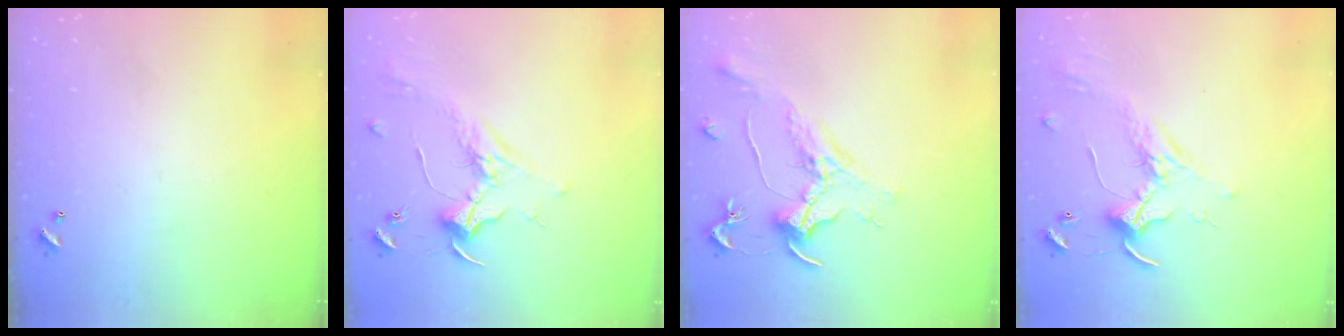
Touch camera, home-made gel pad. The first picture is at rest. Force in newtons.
{"total": 2.0, "press": 1.8, "slide": 0.7}
{"total": 1.5, "press": 1.3, "slide": 0.8}
{"total": 1.7, "press": 1.6, "slide": 0.4}